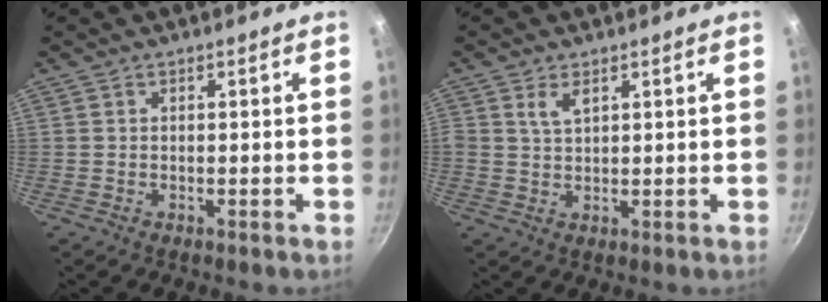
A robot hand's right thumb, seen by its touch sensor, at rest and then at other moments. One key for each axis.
{"total": 3.0, "fx": 1.5, "fy": 1.6, "fz": 2.0, "tx": -0.034, "ty": -0.008, "tz": 0.028}